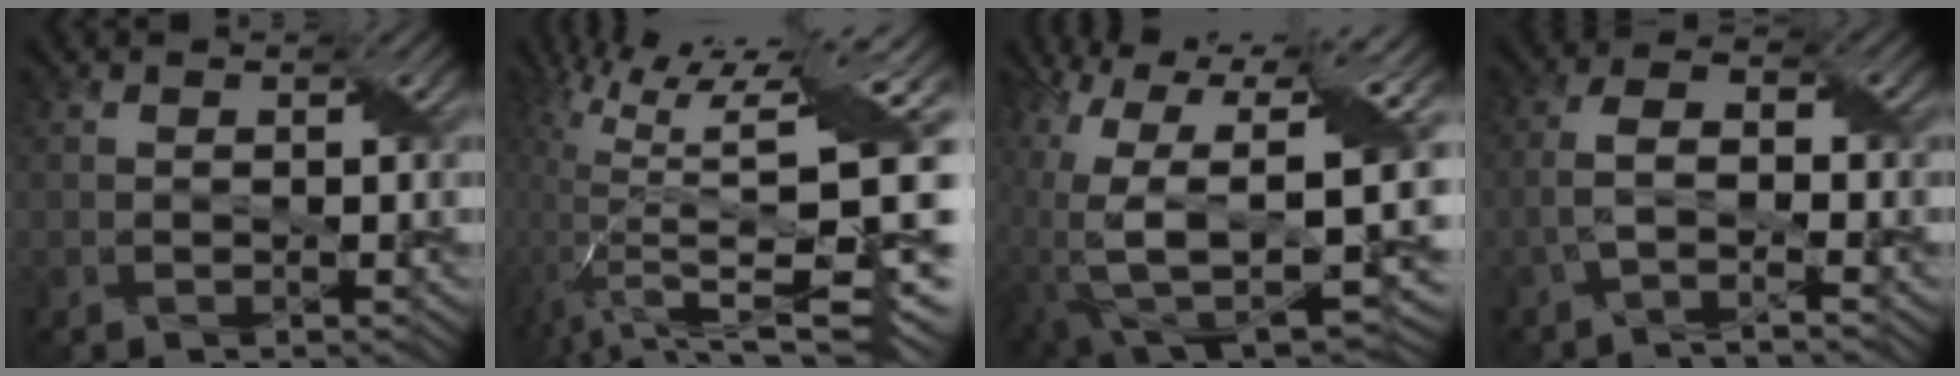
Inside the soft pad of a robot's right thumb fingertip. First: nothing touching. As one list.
[{"total": 14.6, "force": [3.9, 4.9, 13.1], "torque": [-0.247, -0.001, 0.100]}, {"total": 17.9, "force": [0.6, 8.9, 15.5], "torque": [-0.267, -0.025, 0.045]}, {"total": 3.9, "force": [-1.7, 1.0, 3.3], "torque": [-0.073, 0.006, -0.042]}]